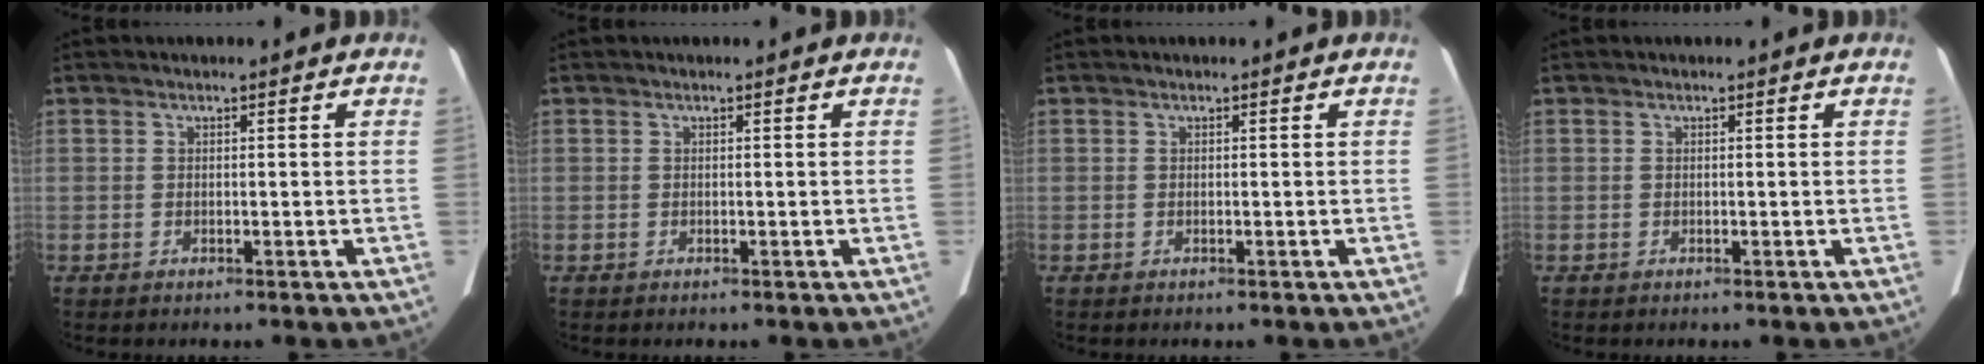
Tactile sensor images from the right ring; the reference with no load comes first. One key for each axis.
{"total": 0.0}
{"total": 0.0}
{"total": 0.0}